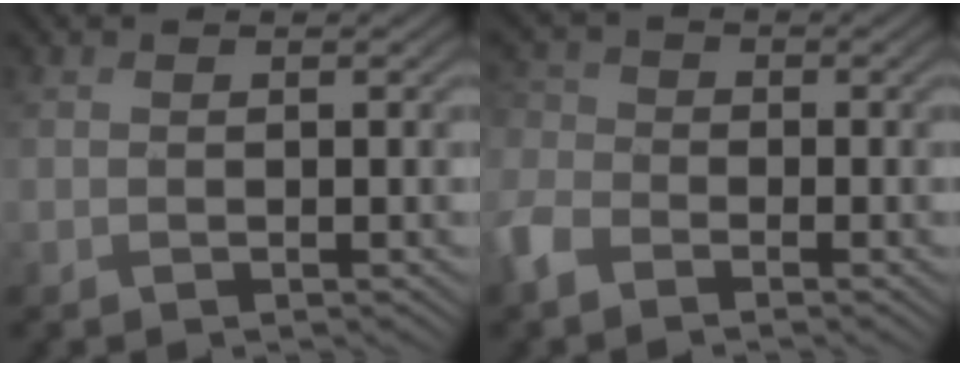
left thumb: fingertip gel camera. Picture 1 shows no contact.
{"total": 4.8, "force": [-3.0, 3.0, 2.2], "torque": [-0.067, 0.000, -0.079]}